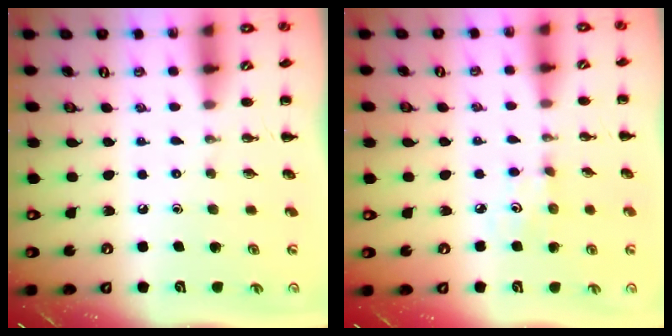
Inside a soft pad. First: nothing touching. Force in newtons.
{"total": 3.8, "press": 3.7, "slide": 1.0}